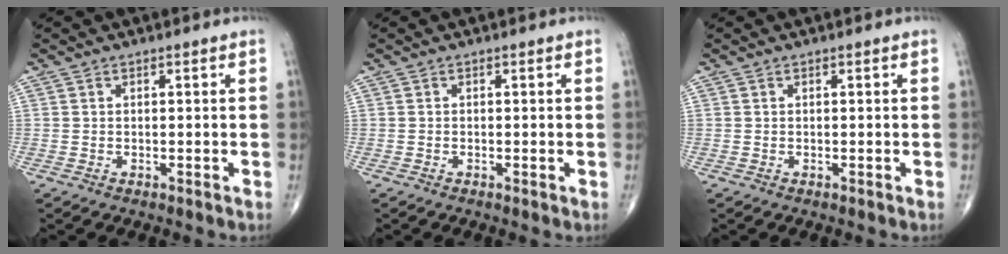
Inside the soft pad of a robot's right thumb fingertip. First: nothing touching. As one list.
[{"total": 0.0}, {"total": 0.0}]